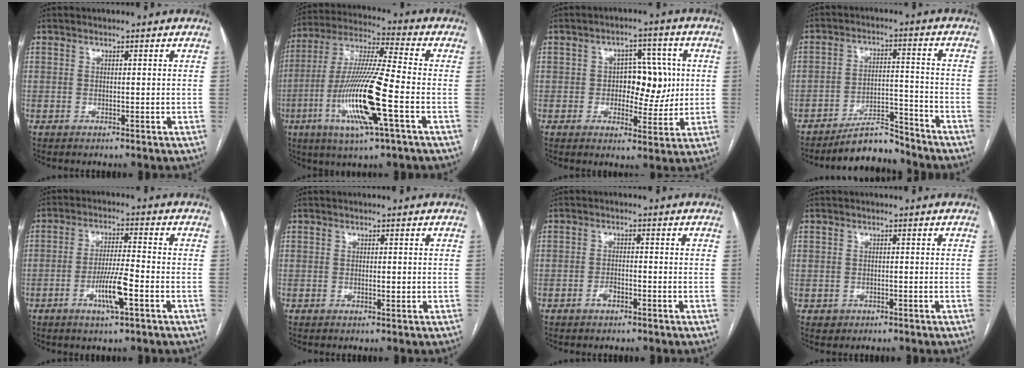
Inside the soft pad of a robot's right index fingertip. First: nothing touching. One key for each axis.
{"total": 16.8, "fx": -5.2, "fy": 0.6, "fz": 15.9, "tx": -0.325, "ty": -0.015, "tz": -0.099}
{"total": 8.1, "fx": 0.4, "fy": 4.6, "fz": 6.6, "tx": -0.084, "ty": 0.016, "tz": 0.011}
{"total": 7.2, "fx": -6.8, "fy": 1.6, "fz": 1.6, "tx": -0.023, "ty": 0.019, "tz": -0.114}
{"total": 7.1, "fx": -2.9, "fy": 0.3, "fz": 6.4, "tx": -0.123, "ty": -0.007, "tz": -0.052}
{"total": 0.8, "fx": 0.0, "fy": 0.2, "fz": 0.8, "tx": -0.011, "ty": -0.002, "tz": 0.000}
{"total": 1.8, "fx": -1.1, "fy": 0.7, "fz": 1.3, "tx": -0.023, "ty": 0.002, "tz": -0.019}
{"total": 1.5, "fx": -0.6, "fy": 1.4, "fz": 0.1, "tx": -0.001, "ty": 0.006, "tz": -0.006}